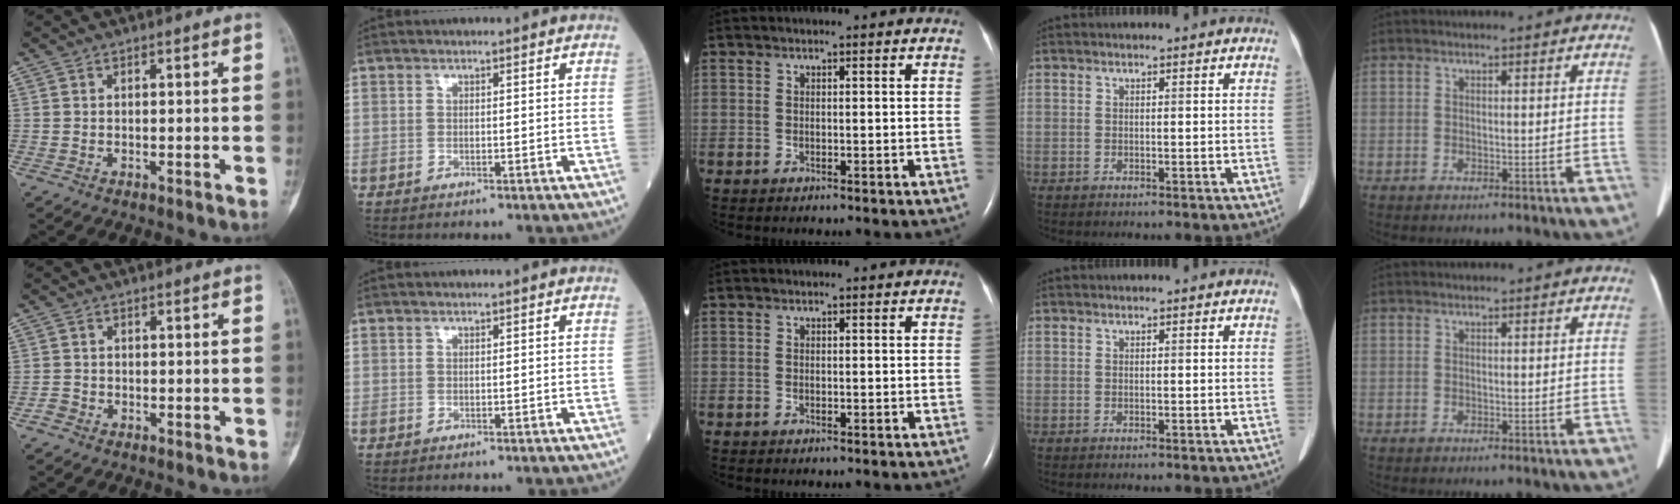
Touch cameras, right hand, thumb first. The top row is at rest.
{"thumb": {"total": 1.5, "force": [-1.0, 1.0, 0.3], "torque": [-0.001, 0.006, -0.024]}}